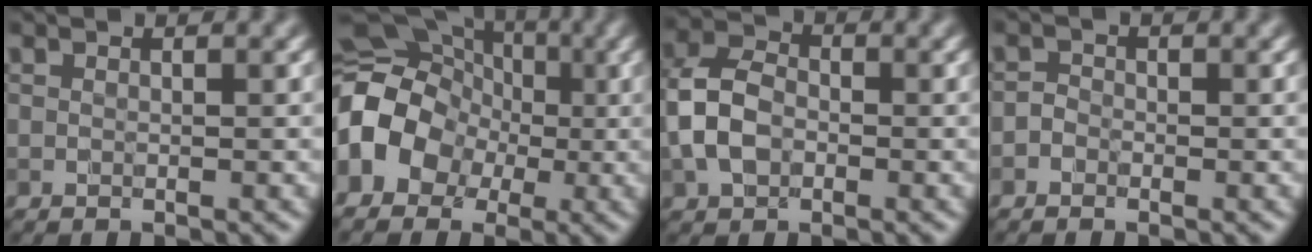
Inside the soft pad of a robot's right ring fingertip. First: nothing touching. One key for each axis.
{"total": 10.6, "fx": -1.8, "fy": 8.9, "fz": 5.6, "tx": -0.089, "ty": -0.001, "tz": -0.062}
{"total": 5.0, "fx": -1.0, "fy": 3.7, "fz": 3.3, "tx": -0.076, "ty": 0.008, "tz": -0.028}
{"total": 0.7, "fx": -0.5, "fy": 0.5, "fz": 0.0, "tx": 0.007, "ty": 0.002, "tz": -0.015}